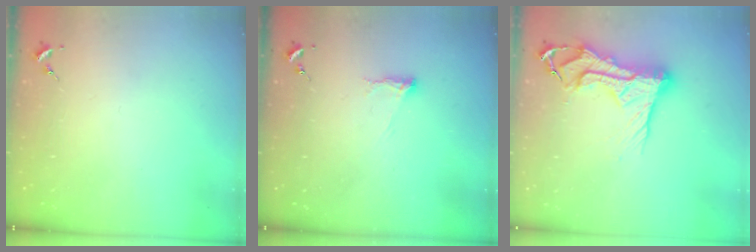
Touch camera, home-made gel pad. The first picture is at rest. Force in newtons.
{"total": 5.1, "press": 5.1, "slide": 0.8}
{"total": 18.5, "press": 18.4, "slide": 1.8}